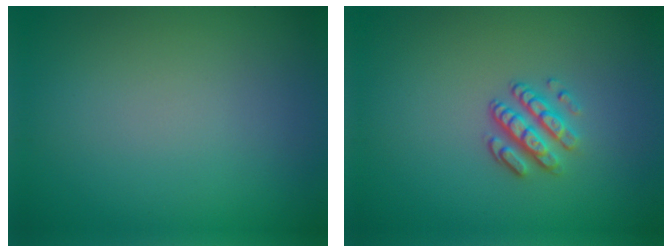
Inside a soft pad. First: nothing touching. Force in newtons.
{"total": 3.1, "press": 2.3, "slide": 2.0}